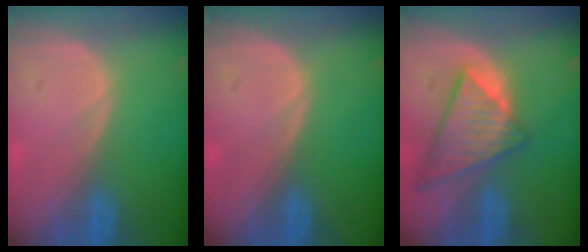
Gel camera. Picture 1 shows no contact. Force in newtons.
{"total": 0.0}
{"total": 9.0, "press": 7.9, "slide": 4.4}